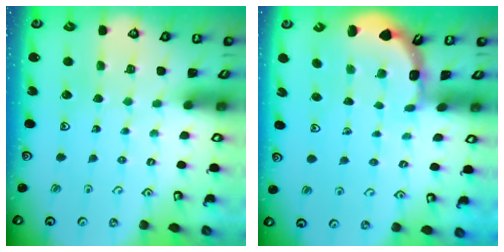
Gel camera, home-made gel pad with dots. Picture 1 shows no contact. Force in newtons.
{"total": 1.7, "press": 1.7, "slide": 0.0}